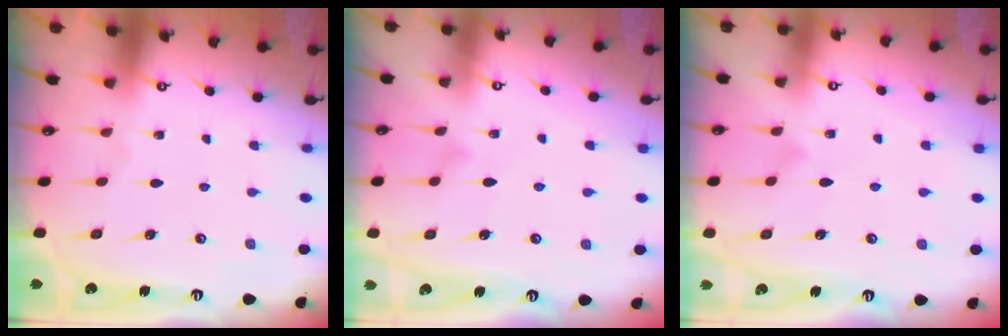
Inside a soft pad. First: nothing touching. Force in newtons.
{"total": 6.2, "press": 6.2, "slide": 0.3}
{"total": 6.9, "press": 6.9, "slide": 0.4}